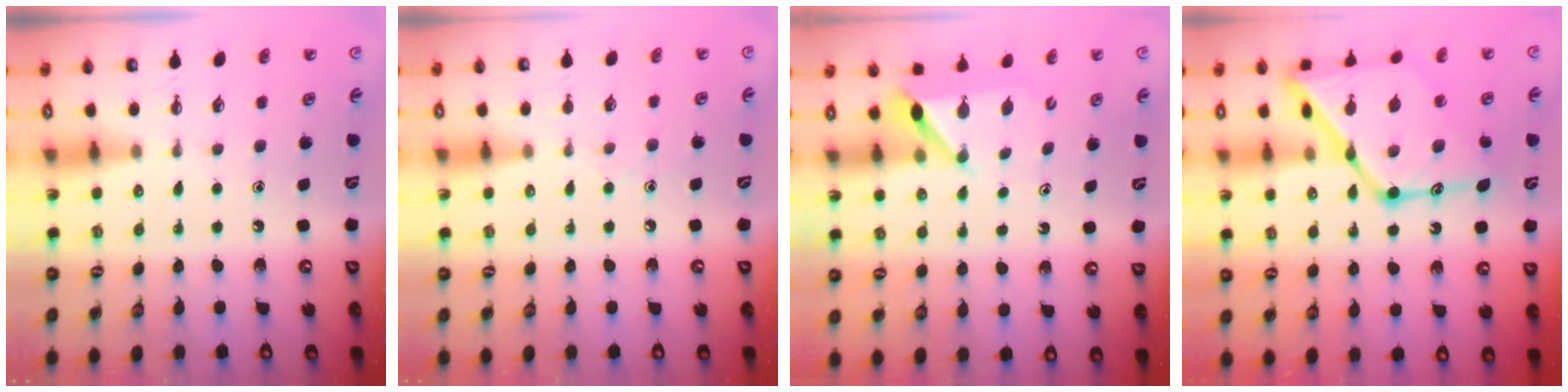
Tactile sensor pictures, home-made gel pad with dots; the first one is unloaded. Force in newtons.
{"total": 5.3, "press": 5.3, "slide": 0.7}
{"total": 6.0, "press": 6.0, "slide": 0.4}
{"total": 23.3, "press": 23.2, "slide": 2.1}